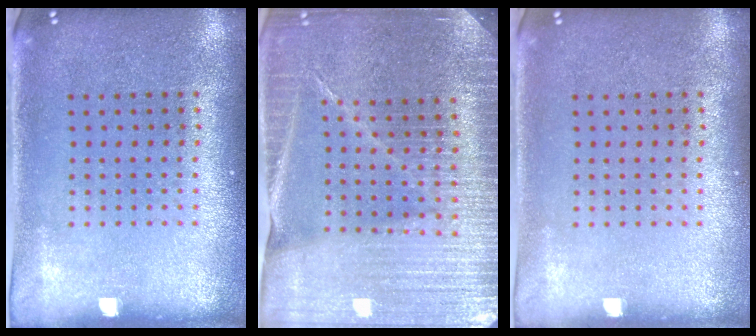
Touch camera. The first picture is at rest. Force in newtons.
{"total": 4.5, "press": 4.2, "slide": 1.6}
{"total": 0.0}